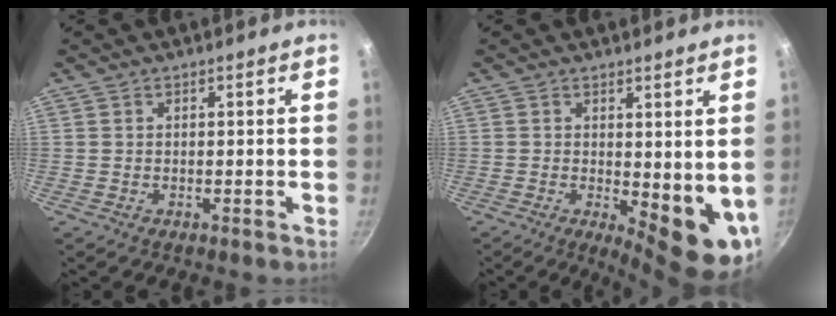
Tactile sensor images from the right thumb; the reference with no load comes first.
{"total": 9.4, "force": [0.3, 3.8, 8.6], "torque": [-0.090, -0.019, 0.013]}